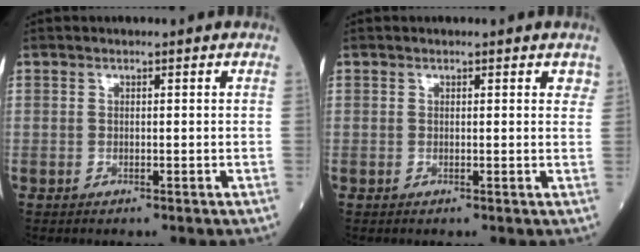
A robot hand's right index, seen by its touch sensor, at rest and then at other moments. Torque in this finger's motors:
{"motor_torque": [0.09, 0.15, -0.02, -0.01]}